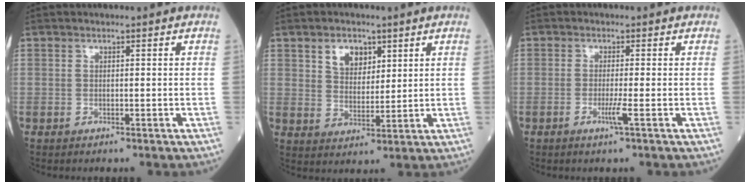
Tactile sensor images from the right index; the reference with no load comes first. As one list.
[{"total": 5.1, "force": [2.7, 3.2, 3.0], "torque": [-0.053, 0.007, 0.052]}, {"total": 2.2, "force": [-0.8, -0.4, 2.0], "torque": [-0.043, -0.006, -0.017]}]